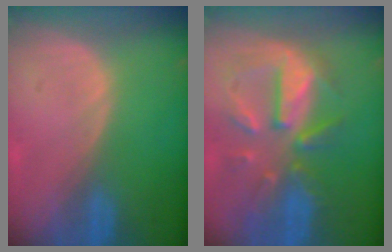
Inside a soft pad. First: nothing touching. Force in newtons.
{"total": 10.3, "press": 9.2, "slide": 4.5}